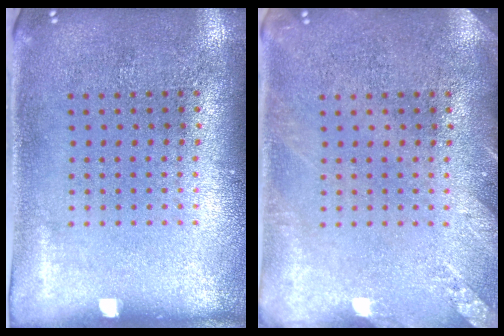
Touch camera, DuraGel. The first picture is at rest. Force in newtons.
{"total": 1.9, "press": 1.8, "slide": 0.2}